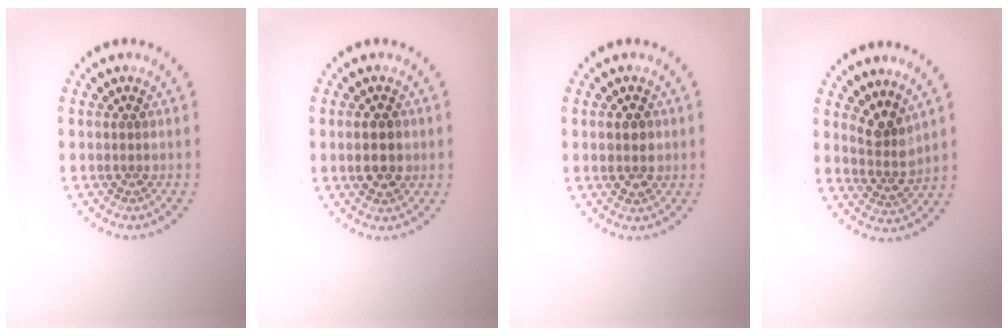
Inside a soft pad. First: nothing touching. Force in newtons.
{"total": 3.5, "press": 3.5, "slide": 0.1}
{"total": 2.1, "press": 2.0, "slide": 0.1}
{"total": 2.7, "press": 2.0, "slide": 1.7}